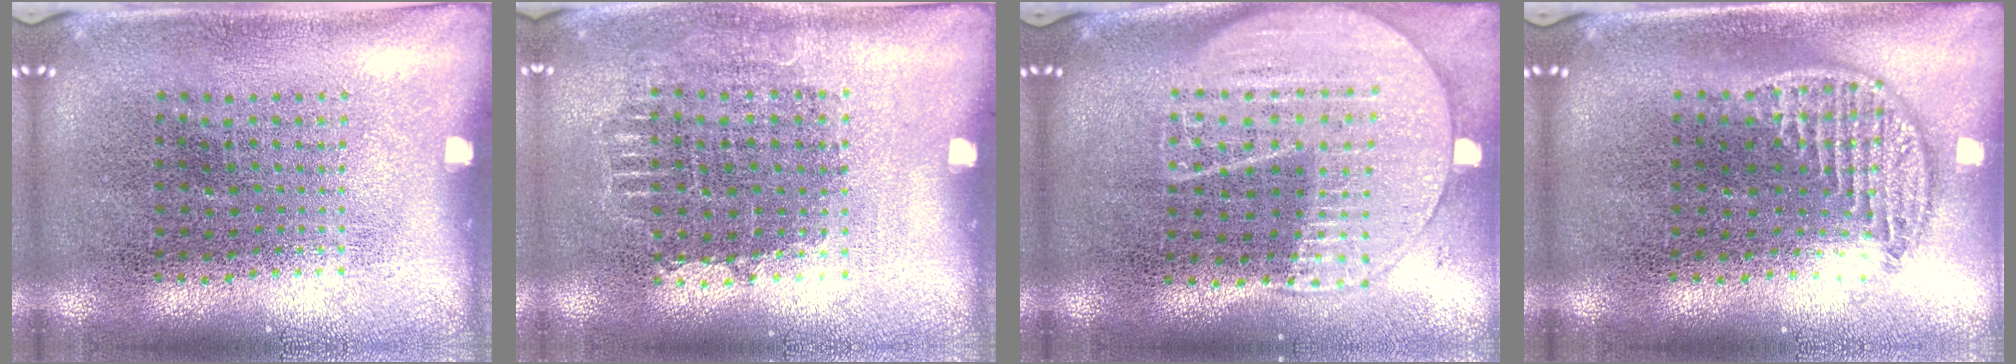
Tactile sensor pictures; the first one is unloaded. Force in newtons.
{"total": 0.8, "press": 0.7, "slide": 0.3}
{"total": 2.0, "press": 1.8, "slide": 0.8}
{"total": 1.3, "press": 1.2, "slide": 0.7}